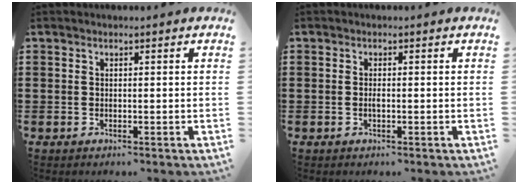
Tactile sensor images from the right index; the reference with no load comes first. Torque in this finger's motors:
{"motor_torque": [2.14, 0.00, 0.08, 0.03]}